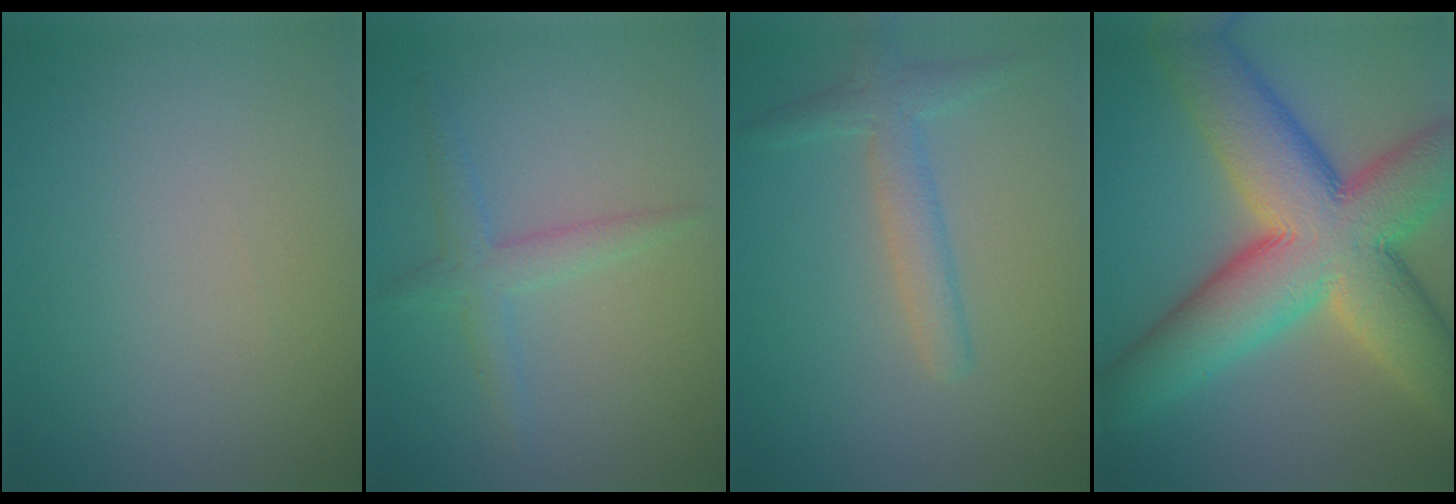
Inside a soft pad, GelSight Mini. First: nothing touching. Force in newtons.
{"total": 2.2, "press": 2.2, "slide": 0.1}
{"total": 2.5, "press": 2.5, "slide": 0.1}
{"total": 14.1, "press": 14.1, "slide": 0.6}